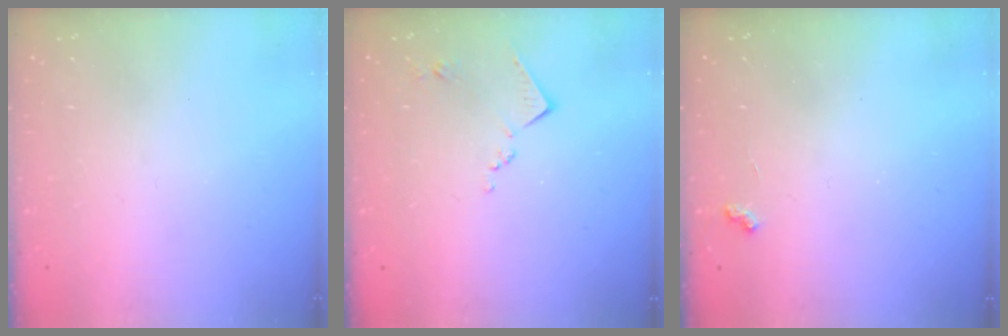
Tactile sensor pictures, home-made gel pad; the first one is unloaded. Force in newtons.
{"total": 7.8, "press": 7.8, "slide": 0.8}
{"total": 2.9, "press": 2.8, "slide": 0.6}